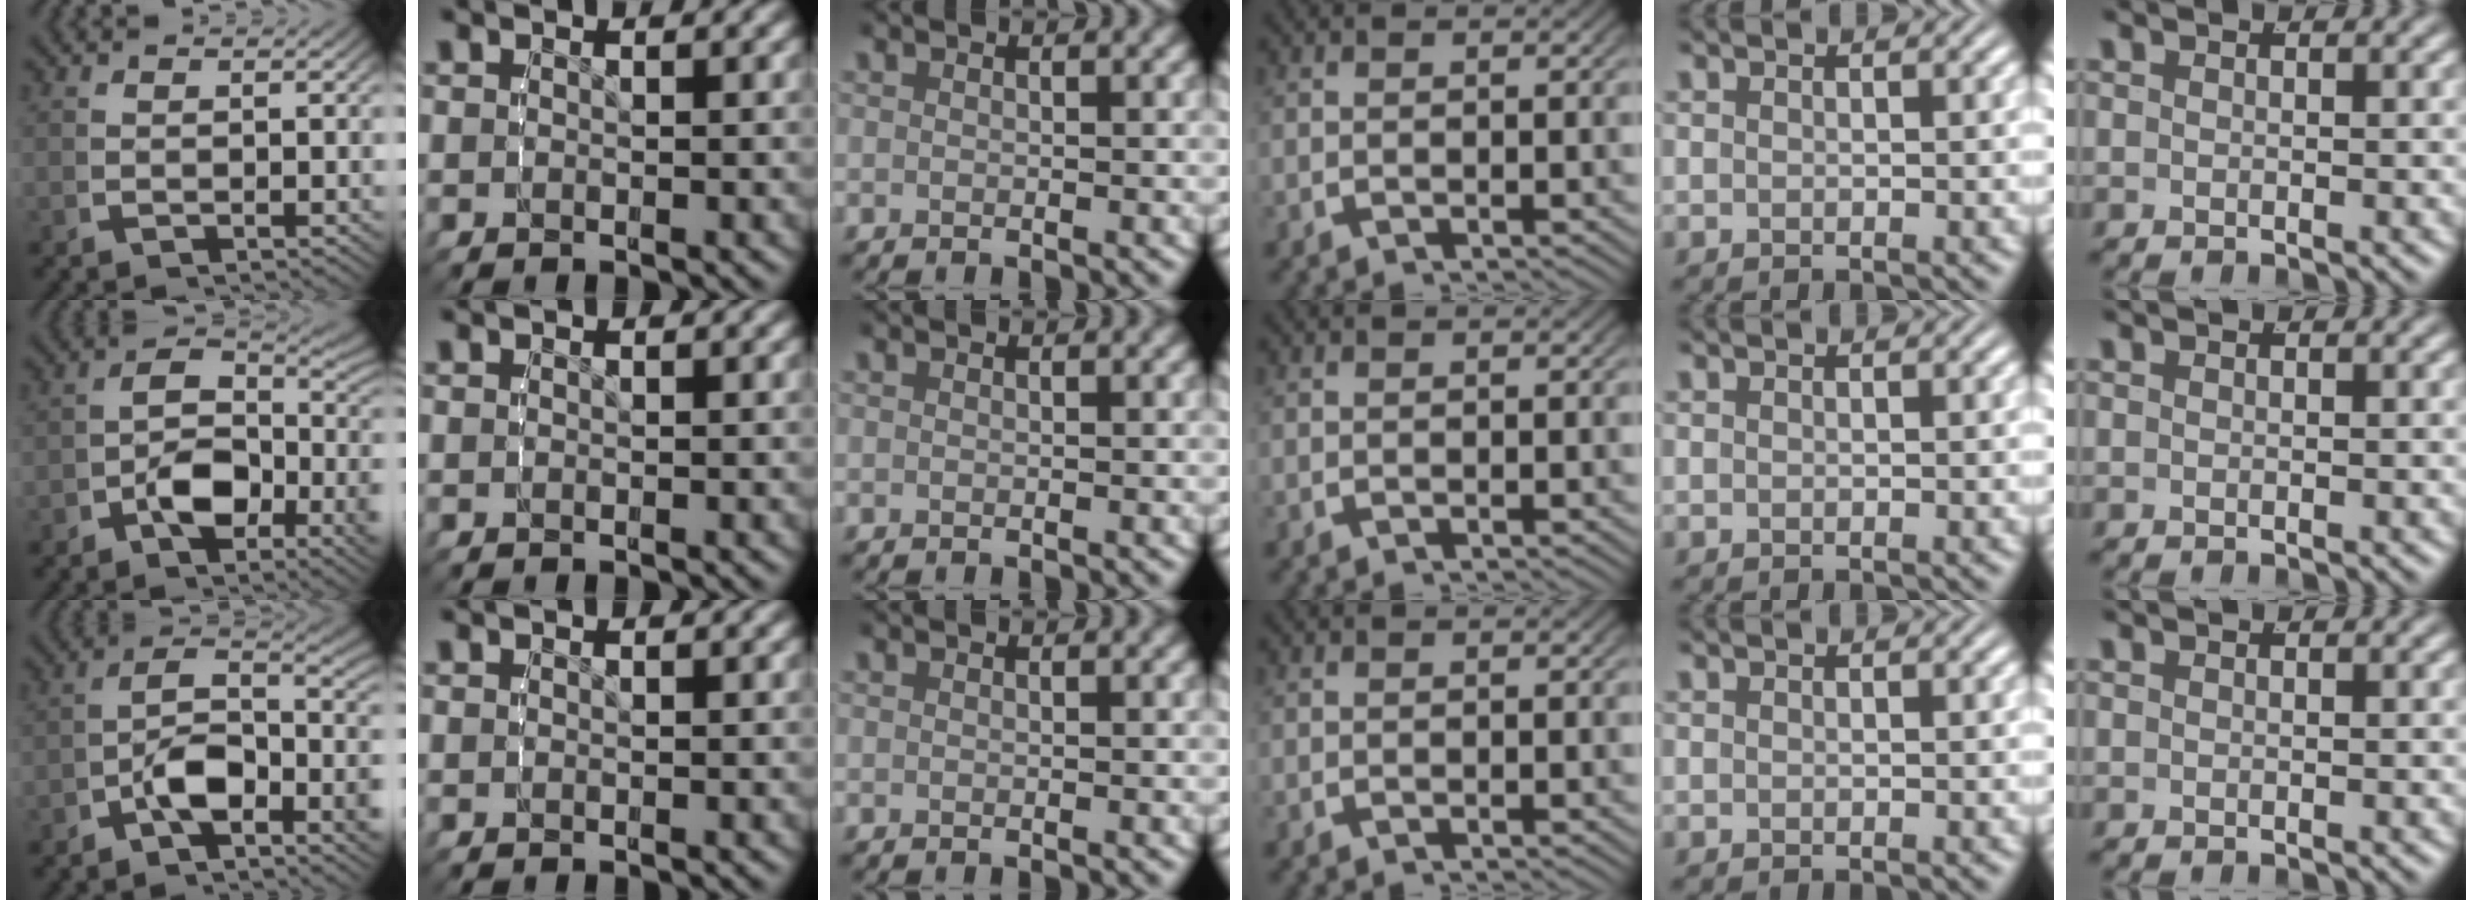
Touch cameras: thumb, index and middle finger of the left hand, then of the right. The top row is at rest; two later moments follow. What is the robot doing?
{"motion": "lift_and_place", "object": "stress ball aka squeeze ball"}